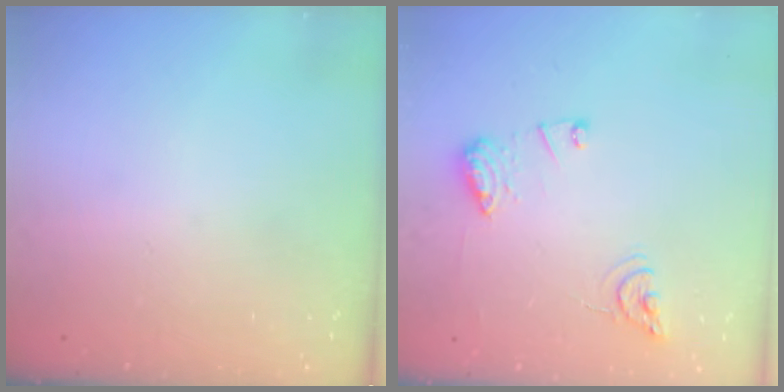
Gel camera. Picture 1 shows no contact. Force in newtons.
{"total": 11.2, "press": 11.1, "slide": 1.1}